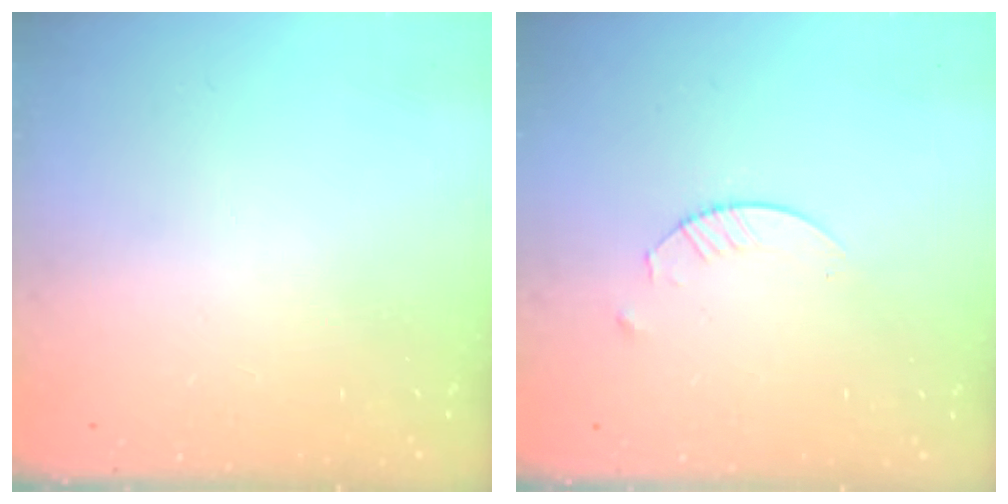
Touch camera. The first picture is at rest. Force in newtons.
{"total": 2.4, "press": 2.4, "slide": 0.3}